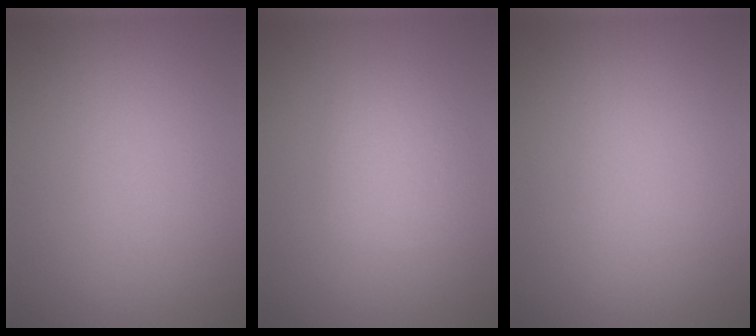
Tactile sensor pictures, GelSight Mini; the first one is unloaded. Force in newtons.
{"total": 2.4, "press": 2.4, "slide": 0.2}
{"total": 0.0}